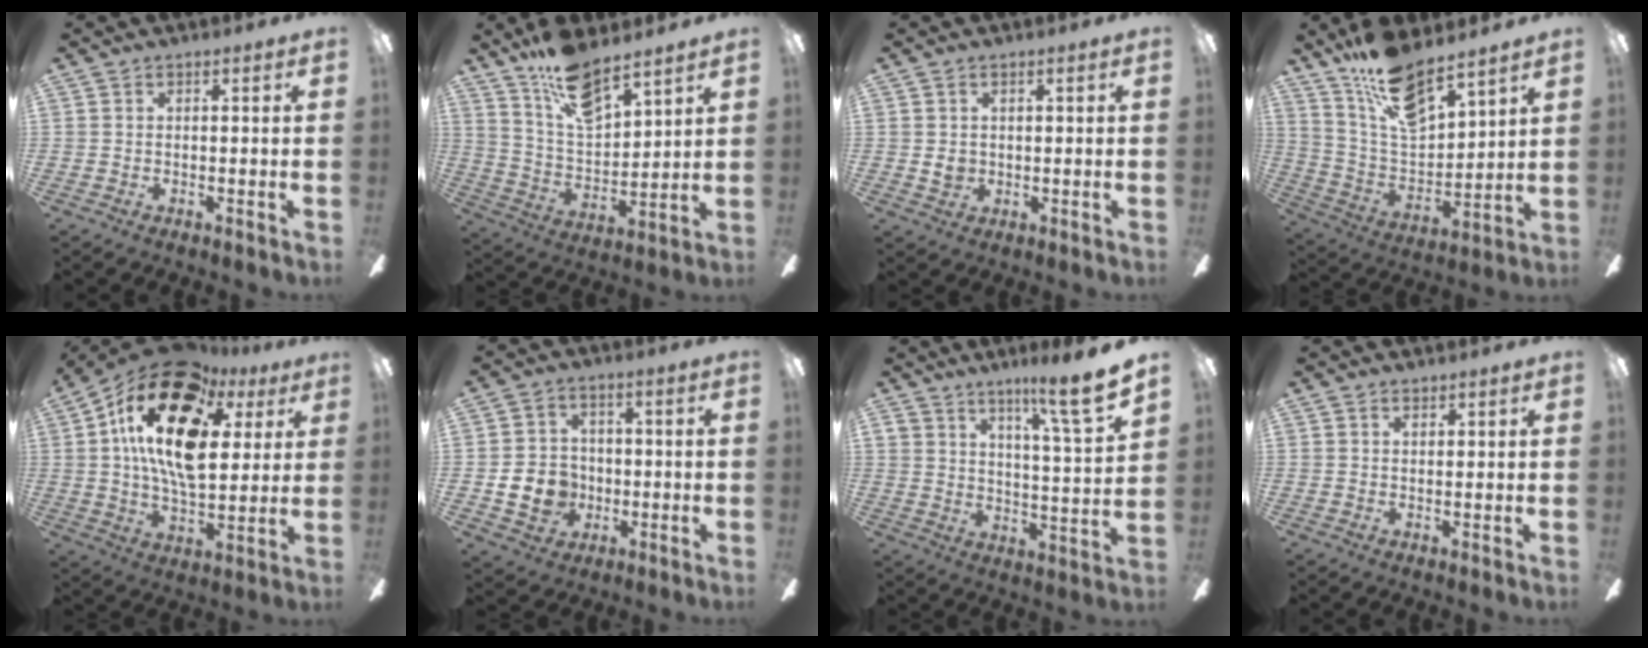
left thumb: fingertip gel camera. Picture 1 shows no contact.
{"total": 14.0, "force": [10.8, 5.0, 7.2], "torque": [-0.139, -0.063, 0.196]}
{"total": 2.8, "force": [0.5, 2.3, 1.6], "torque": [-0.022, 0.002, 0.008]}
{"total": 15.2, "force": [12.0, 5.3, 7.8], "torque": [-0.155, -0.074, 0.217]}
{"total": 21.9, "force": [9.1, 10.8, 16.7], "torque": [-0.326, -0.029, 0.150]}
{"total": 9.6, "force": [-2.3, 8.0, 4.7], "torque": [-0.110, 0.023, -0.040]}
{"total": 12.5, "force": [9.4, 1.1, 8.2], "torque": [-0.123, -0.065, 0.149]}
{"total": 1.1, "force": [0.8, 0.5, 0.5], "torque": [-0.011, 0.001, 0.016]}